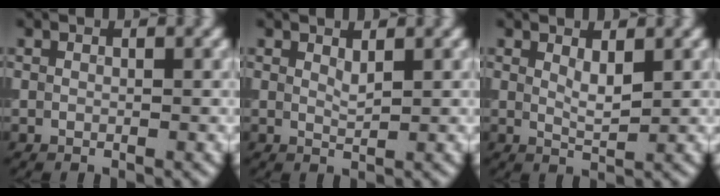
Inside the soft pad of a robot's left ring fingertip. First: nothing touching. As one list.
[{"total": 0.9, "force": [0.6, 0.2, 0.7], "torque": [-0.015, -0.002, 0.013]}, {"total": 1.7, "force": [0.8, 0.5, 1.4], "torque": [-0.028, -0.005, 0.016]}]